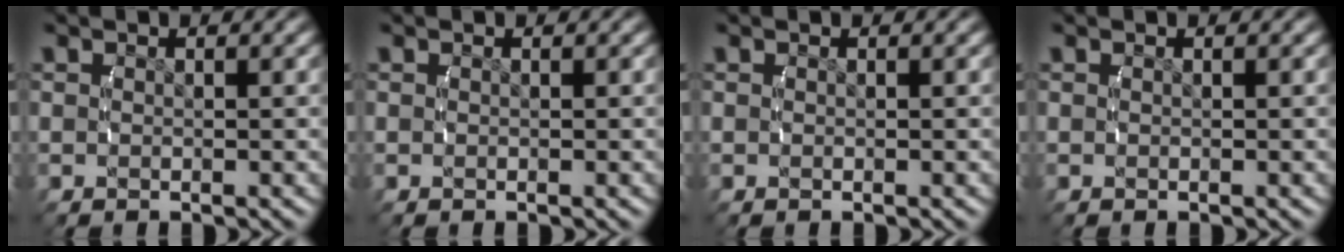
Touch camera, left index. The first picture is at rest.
{"total": 0.0}
{"total": 0.0}
{"total": 0.0}